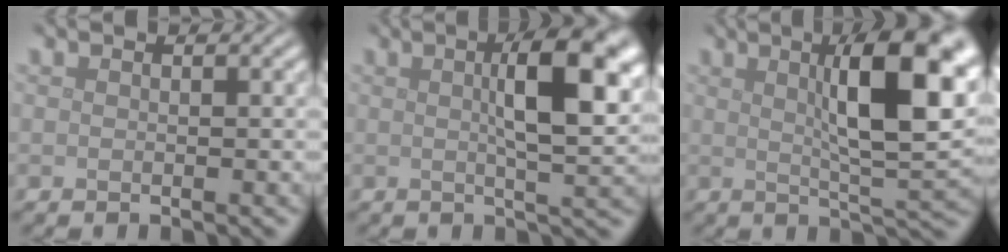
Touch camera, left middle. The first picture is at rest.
{"total": 8.5, "force": [1.9, 2.3, 8.0], "torque": [-0.107, 0.012, 0.027]}
{"total": 11.4, "force": [3.1, 3.1, 10.5], "torque": [-0.145, 0.006, 0.048]}